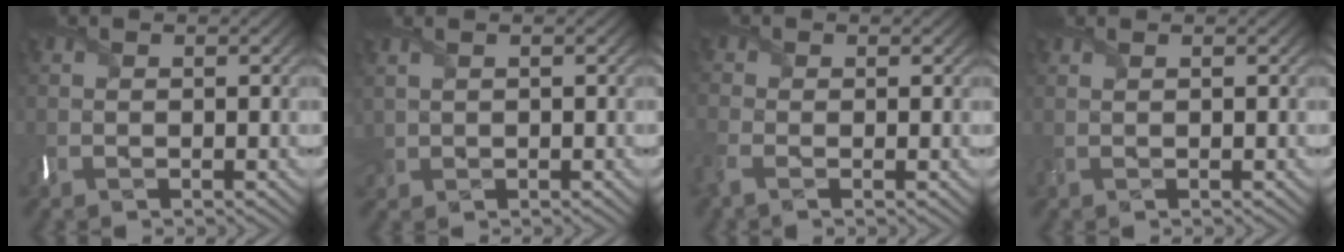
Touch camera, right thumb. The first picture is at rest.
{"total": 1.6, "force": [0.9, 0.9, 0.9], "torque": [-0.034, 0.004, 0.025]}
{"total": 2.7, "force": [-1.3, 1.2, 2.0], "torque": [-0.066, -0.009, -0.039]}
{"total": 0.7, "force": [0.4, 0.0, 0.6], "torque": [-0.019, 0.002, 0.004]}